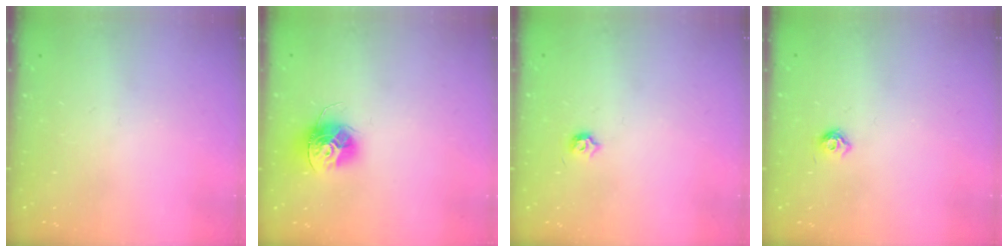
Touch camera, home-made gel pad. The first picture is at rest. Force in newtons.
{"total": 12.2, "press": 12.2, "slide": 0.4}
{"total": 3.5, "press": 3.5, "slide": 0.6}
{"total": 5.6, "press": 5.5, "slide": 1.0}